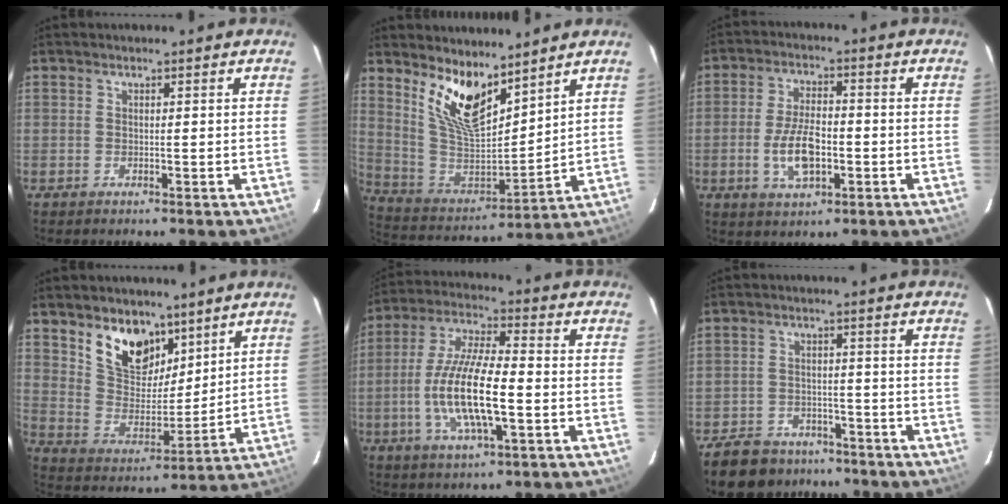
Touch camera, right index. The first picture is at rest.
{"total": 13.9, "force": [9.7, 5.8, 8.1], "torque": [-0.159, -0.011, 0.197]}
{"total": 9.0, "force": [-2.3, 4.2, 7.6], "torque": [-0.153, 0.000, -0.038]}
{"total": 13.1, "force": [8.3, 7.7, 6.5], "torque": [-0.125, 0.001, 0.161]}
{"total": 14.9, "force": [-3.3, 3.8, 14.0], "torque": [-0.284, -0.004, -0.062]}
{"total": 13.0, "force": [-9.8, 7.4, 4.3], "torque": [-0.120, 0.010, -0.139]}